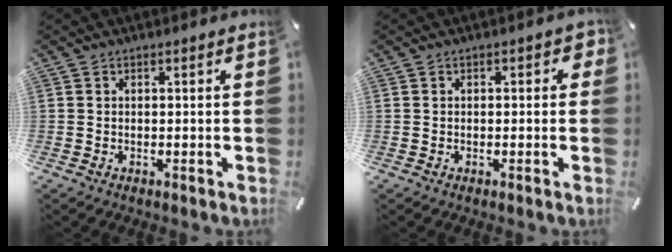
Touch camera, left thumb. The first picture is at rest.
{"total": 1.5, "force": [-0.2, 1.0, 1.2], "torque": [-0.013, 0.002, -0.007]}